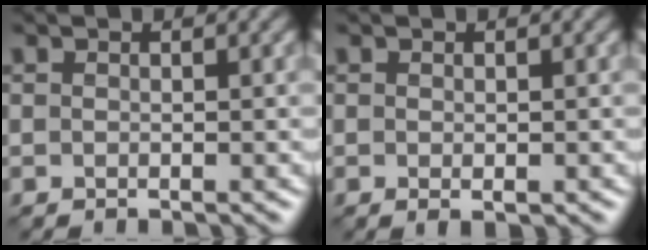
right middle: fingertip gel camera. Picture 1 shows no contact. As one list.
[{"total": 0.9, "force": [-0.2, 0.4, 0.7], "torque": [-0.014, 0.001, -0.003]}]